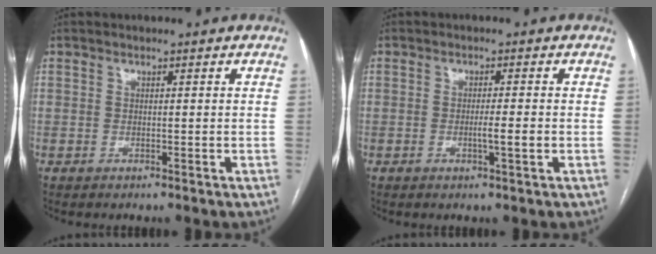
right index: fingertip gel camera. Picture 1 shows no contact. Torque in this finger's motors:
{"motor_torque": [0.71, -0.08, 0.31, 0.05]}